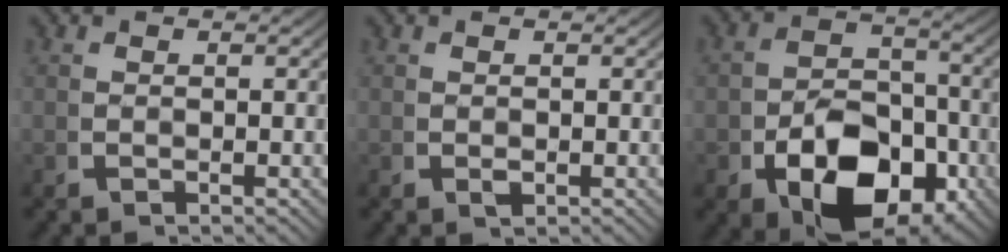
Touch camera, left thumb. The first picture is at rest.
{"total": 0.7, "force": [0.1, 0.6, 0.4], "torque": [-0.008, -0.004, 0.005]}
{"total": 12.0, "force": [-3.0, 8.2, 8.3], "torque": [-0.145, -0.053, -0.029]}